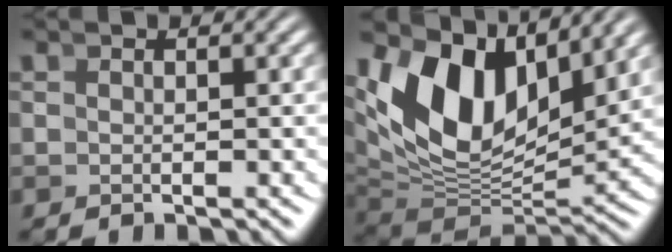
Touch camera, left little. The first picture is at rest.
{"total": 11.7, "force": [3.0, 6.9, 8.9], "torque": [-0.172, -0.005, 0.058]}